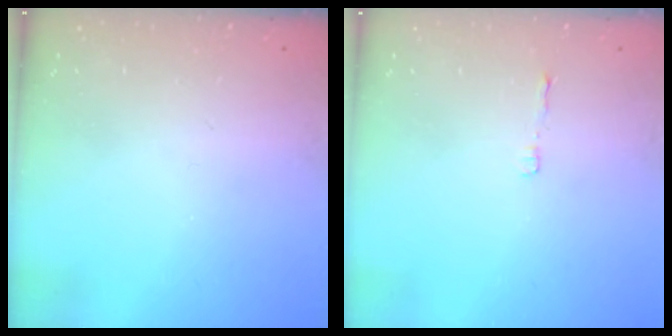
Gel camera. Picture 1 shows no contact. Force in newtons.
{"total": 2.8, "press": 2.8, "slide": 0.3}